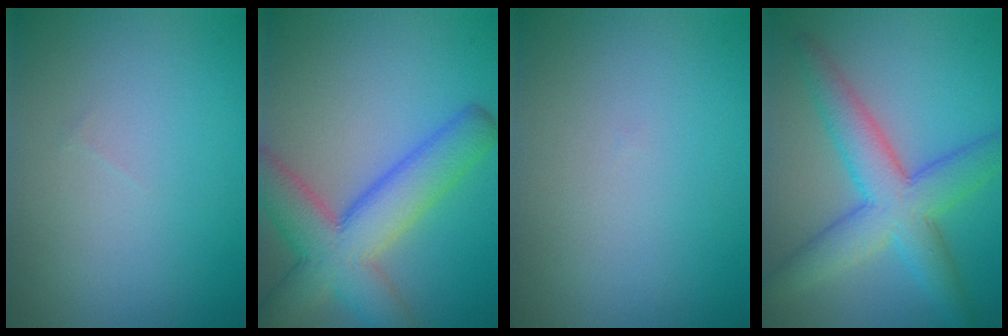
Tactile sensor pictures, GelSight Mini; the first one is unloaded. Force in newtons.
{"total": 8.2, "press": 8.2, "slide": 0.4}
{"total": 0.0}
{"total": 6.7, "press": 6.7, "slide": 0.2}